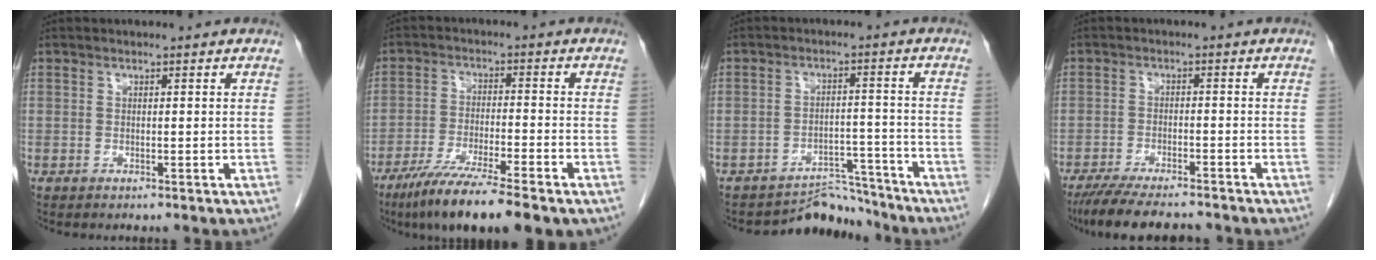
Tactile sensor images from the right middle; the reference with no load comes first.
{"total": 11.5, "force": [-8.2, 0.6, 8.1], "torque": [-0.140, -0.033, -0.136]}
{"total": 4.9, "force": [-4.8, 0.8, -0.7], "torque": [0.012, 0.025, -0.069]}
{"total": 11.1, "force": [-9.7, 1.7, 5.1], "torque": [-0.082, -0.017, -0.148]}